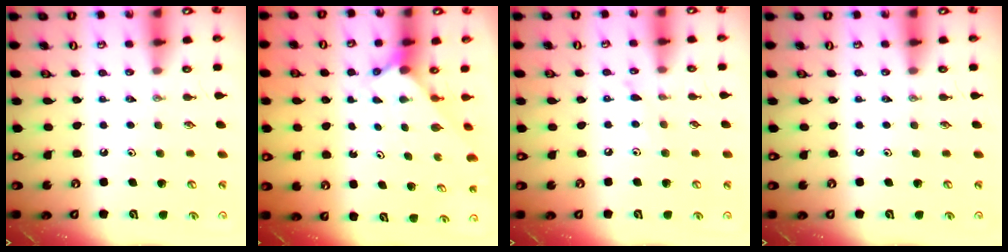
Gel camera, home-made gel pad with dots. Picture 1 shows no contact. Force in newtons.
{"total": 1.7, "press": 1.7, "slide": 0.2}
{"total": 5.5, "press": 5.5, "slide": 0.4}
{"total": 0.0}